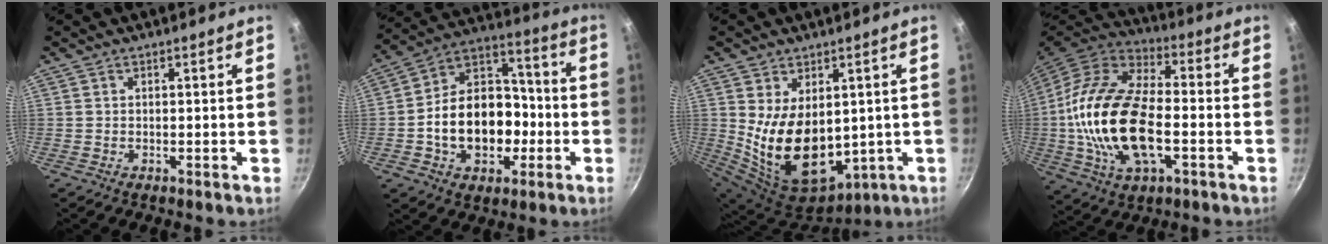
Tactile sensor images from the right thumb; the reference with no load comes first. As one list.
[{"total": 18.6, "force": [-3.8, 13.7, 12.1], "torque": [-0.161, 0.056, -0.061]}, {"total": 18.0, "force": [1.1, 11.9, 13.6], "torque": [-0.226, -0.032, 0.054]}, {"total": 23.8, "force": [-3.3, 12.6, 19.9], "torque": [-0.384, 0.026, -0.065]}]